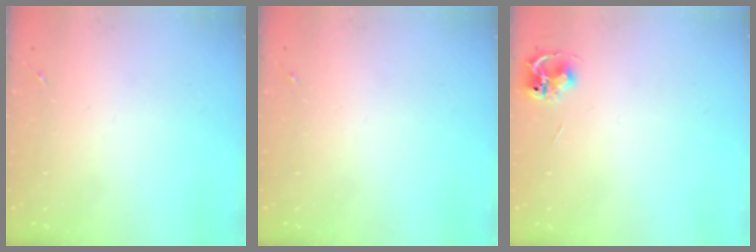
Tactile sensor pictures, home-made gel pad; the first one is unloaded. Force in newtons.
{"total": 0.0}
{"total": 6.5, "press": 6.5, "slide": 0.5}